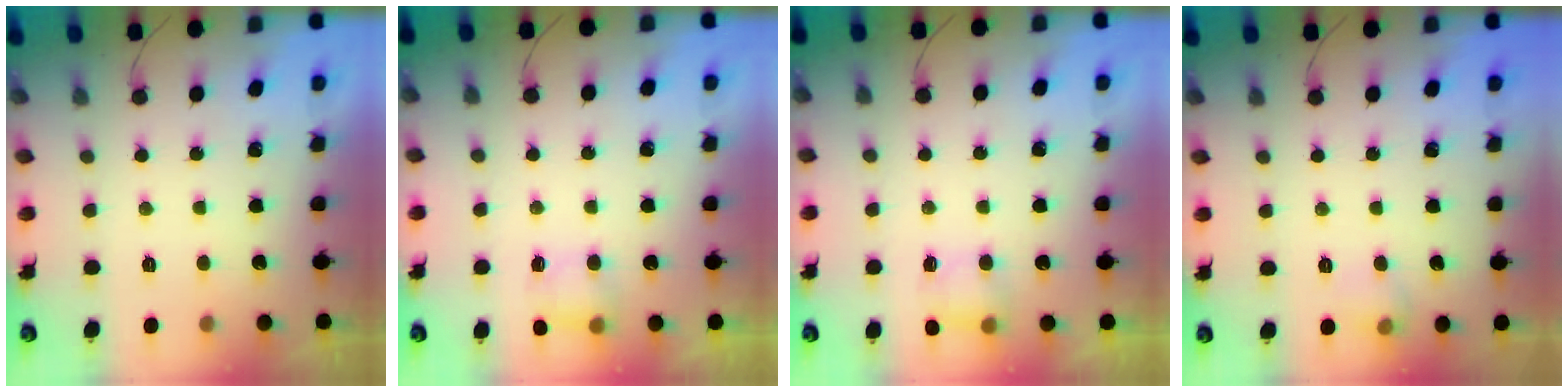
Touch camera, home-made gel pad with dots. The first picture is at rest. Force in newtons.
{"total": 4.4, "press": 4.3, "slide": 1.1}
{"total": 4.4, "press": 4.3, "slide": 1.1}
{"total": 6.3, "press": 6.2, "slide": 1.2}